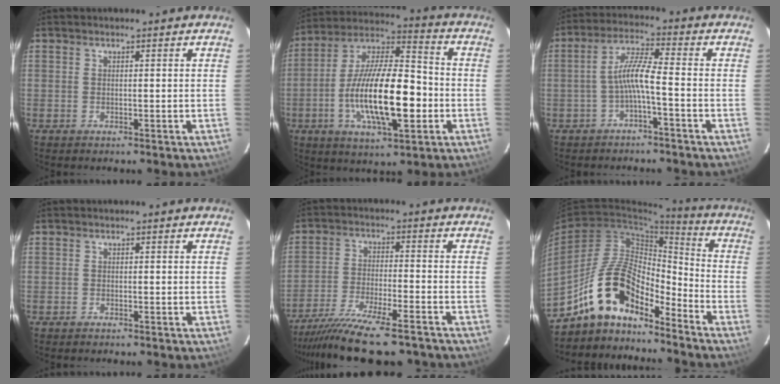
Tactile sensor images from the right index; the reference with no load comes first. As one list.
[{"total": 19.7, "force": [-4.5, 6.7, 18.0], "torque": [-0.334, 0.001, -0.083]}, {"total": 5.5, "force": [-2.2, 0.1, 5.0], "torque": [-0.115, 0.014, -0.041]}, {"total": 0.5, "force": [-0.4, 0.3, -0.1], "torque": [0.001, 0.002, -0.009]}, {"total": 16.3, "force": [-13.8, 2.7, 8.2], "torque": [-0.173, -0.036, -0.228]}, {"total": 14.0, "force": [-11.0, 5.0, 7.1], "torque": [-0.136, 0.023, -0.209]}]